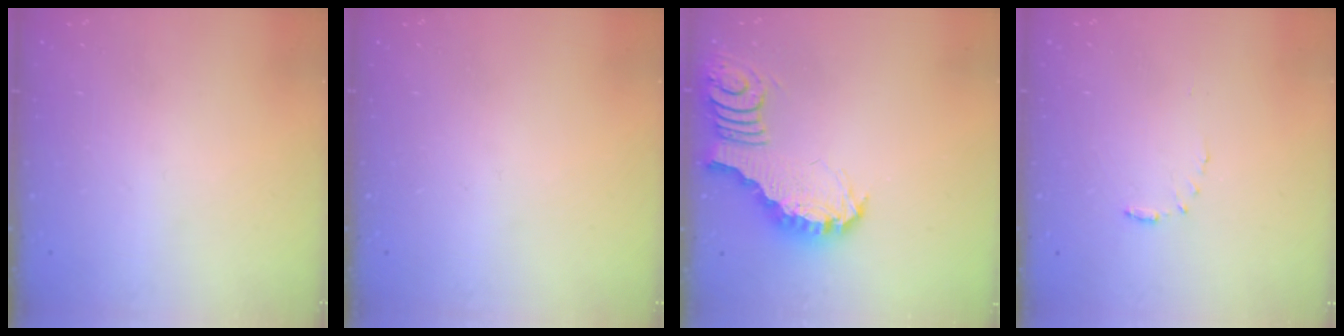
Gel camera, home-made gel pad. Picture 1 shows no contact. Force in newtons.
{"total": 0.0}
{"total": 3.9, "press": 3.8, "slide": 0.6}
{"total": 5.3, "press": 5.3, "slide": 0.5}